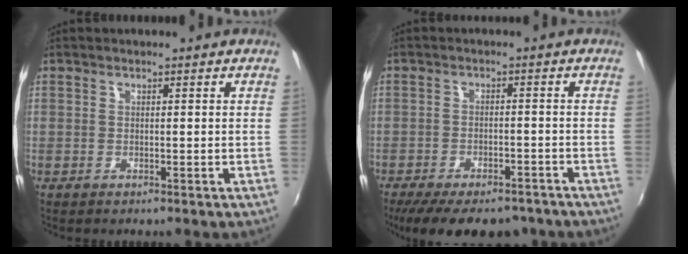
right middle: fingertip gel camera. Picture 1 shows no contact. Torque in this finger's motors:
{"motor_torque": [1.29, -0.85, 0.28, 0.16]}